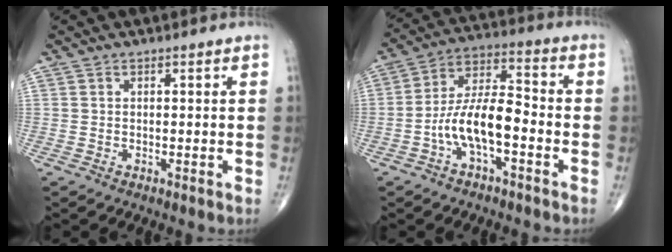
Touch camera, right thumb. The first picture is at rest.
{"total": 11.4, "force": [-3.7, 4.7, 9.8], "torque": [-0.184, 0.046, -0.073]}